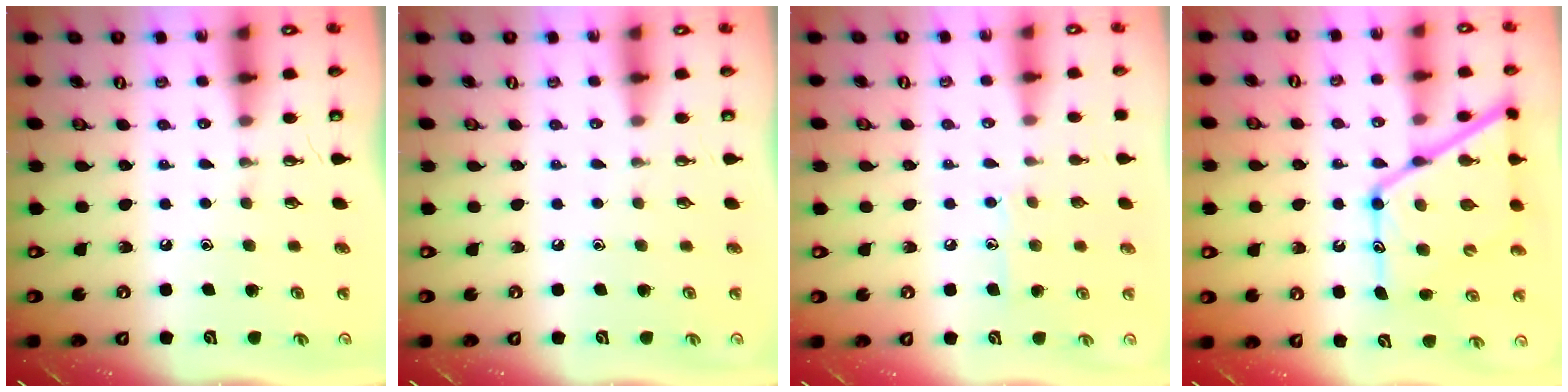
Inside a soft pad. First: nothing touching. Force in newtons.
{"total": 0.0}
{"total": 7.0, "press": 6.9, "slide": 0.6}
{"total": 19.0, "press": 18.9, "slide": 1.7}